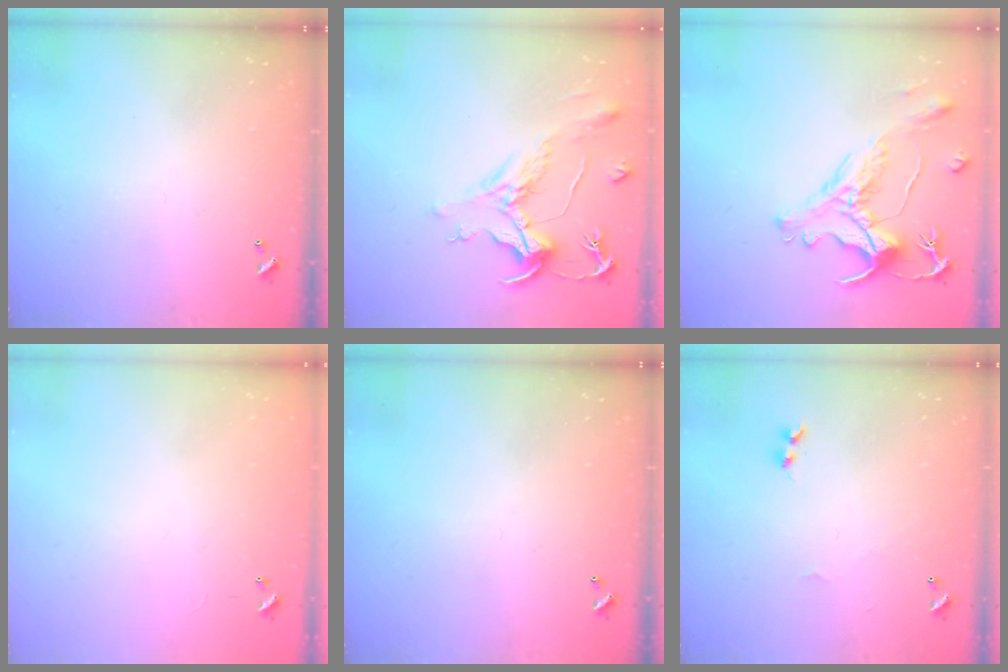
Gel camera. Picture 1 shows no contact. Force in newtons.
{"total": 2.2, "press": 1.7, "slide": 1.4}
{"total": 2.8, "press": 2.5, "slide": 1.3}
{"total": 8.7, "press": 8.7, "slide": 0.5}
{"total": 0.0}
{"total": 2.0, "press": 1.9, "slide": 0.6}